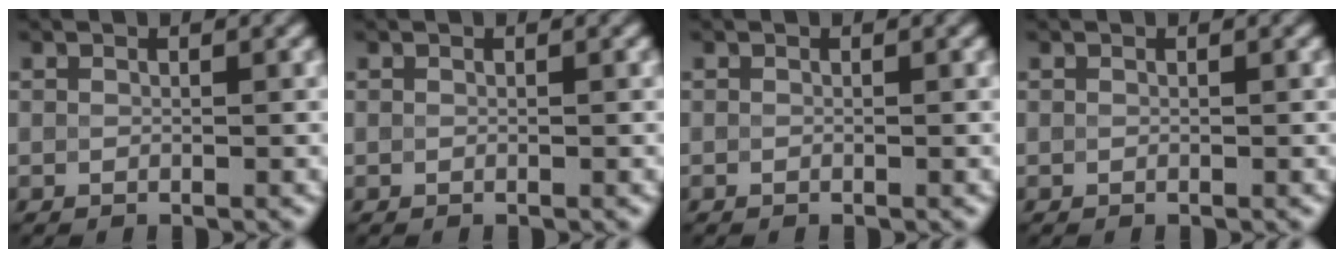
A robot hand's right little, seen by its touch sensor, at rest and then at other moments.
{"total": 0.0}
{"total": 0.0}
{"total": 0.0}